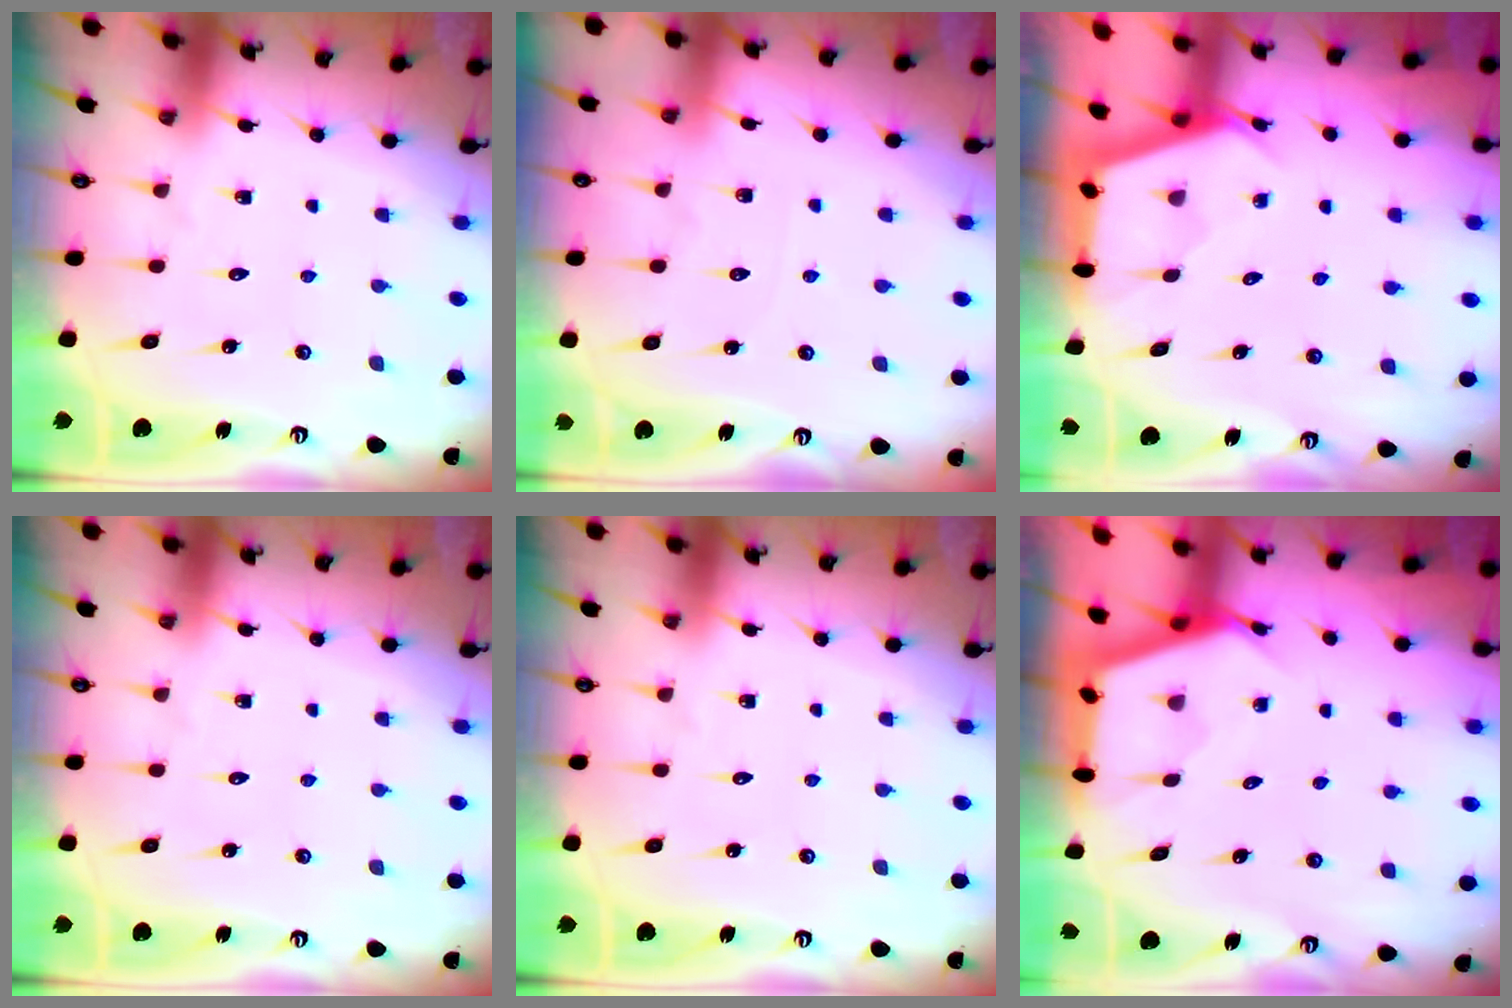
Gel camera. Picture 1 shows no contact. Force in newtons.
{"total": 2.0, "press": 2.0, "slide": 0.3}
{"total": 2.6, "press": 2.6, "slide": 0.3}
{"total": 0.0}
{"total": 0.0}
{"total": 2.6, "press": 2.6, "slide": 0.4}